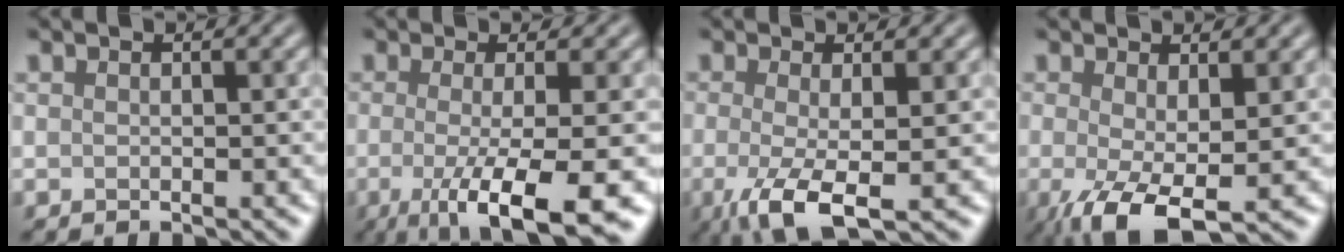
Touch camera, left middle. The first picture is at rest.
{"total": 8.6, "force": [-3.1, 1.8, 7.9], "torque": [-0.104, -0.015, -0.041]}
{"total": 4.8, "force": [-1.9, 1.0, 4.4], "torque": [-0.089, -0.009, -0.023]}
{"total": 4.6, "force": [-1.7, 1.1, 4.2], "torque": [-0.092, -0.010, -0.017]}